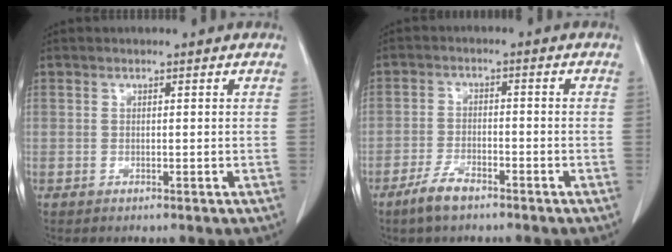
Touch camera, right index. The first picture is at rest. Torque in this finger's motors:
{"motor_torque": [0.23, -0.21, 0.05, 0.02]}